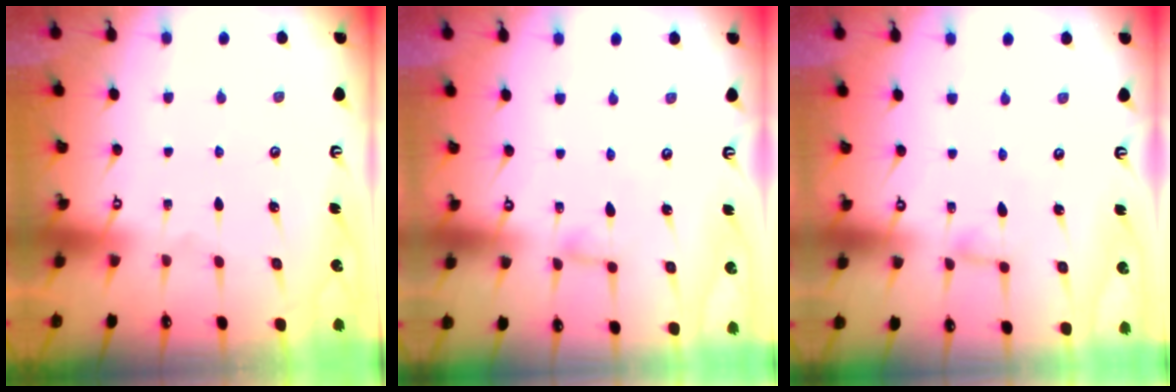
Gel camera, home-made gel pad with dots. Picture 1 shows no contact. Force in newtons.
{"total": 3.5, "press": 3.5, "slide": 0.3}
{"total": 3.5, "press": 3.5, "slide": 0.3}